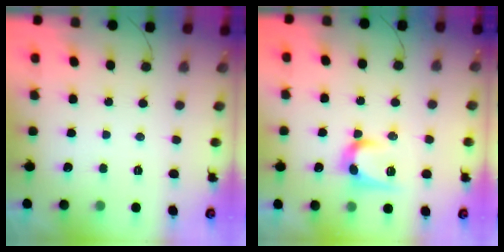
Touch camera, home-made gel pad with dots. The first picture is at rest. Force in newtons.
{"total": 9.9, "press": 9.9, "slide": 0.3}